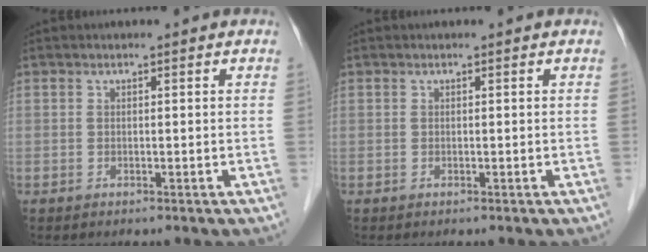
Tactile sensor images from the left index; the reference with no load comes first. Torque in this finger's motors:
{"motor_torque": [-0.01, 0.00, 0.01, 0.00]}